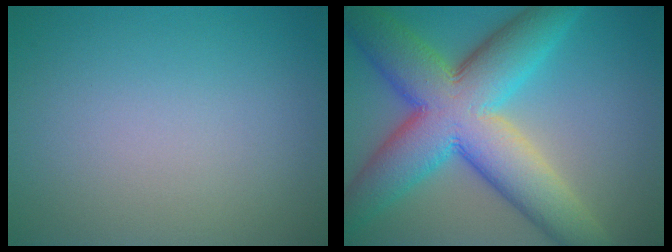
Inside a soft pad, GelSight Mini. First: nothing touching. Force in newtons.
{"total": 12.8, "press": 12.7, "slide": 0.6}